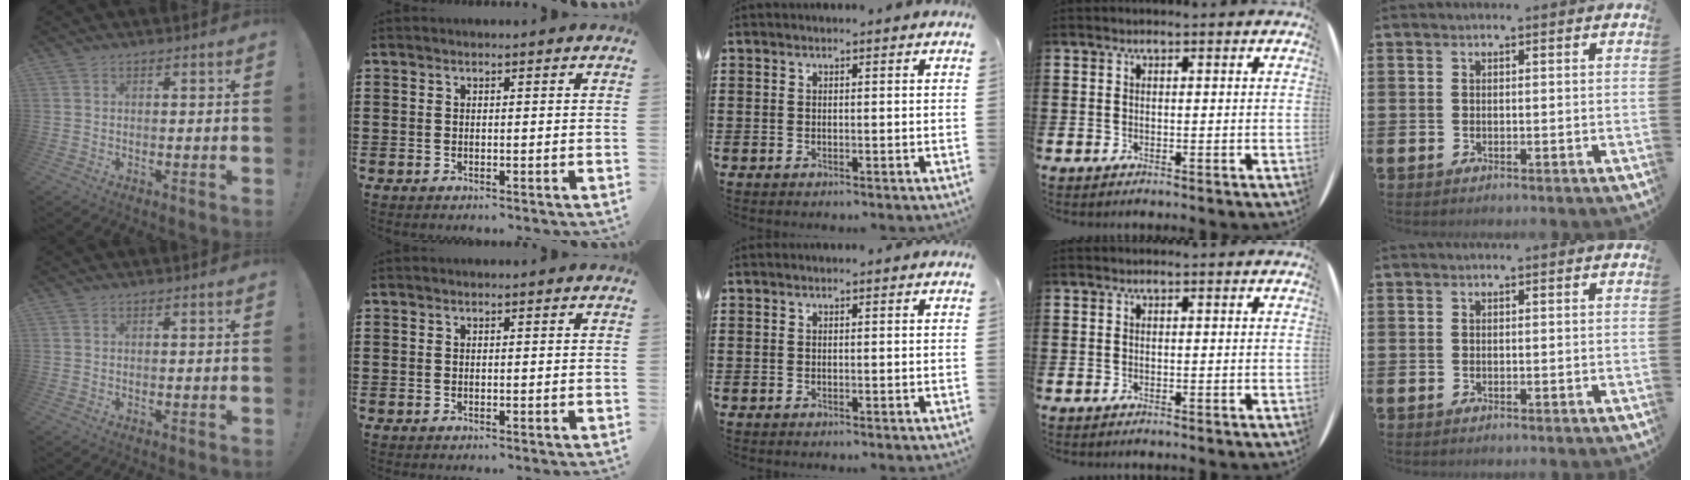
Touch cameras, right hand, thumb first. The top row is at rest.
{}